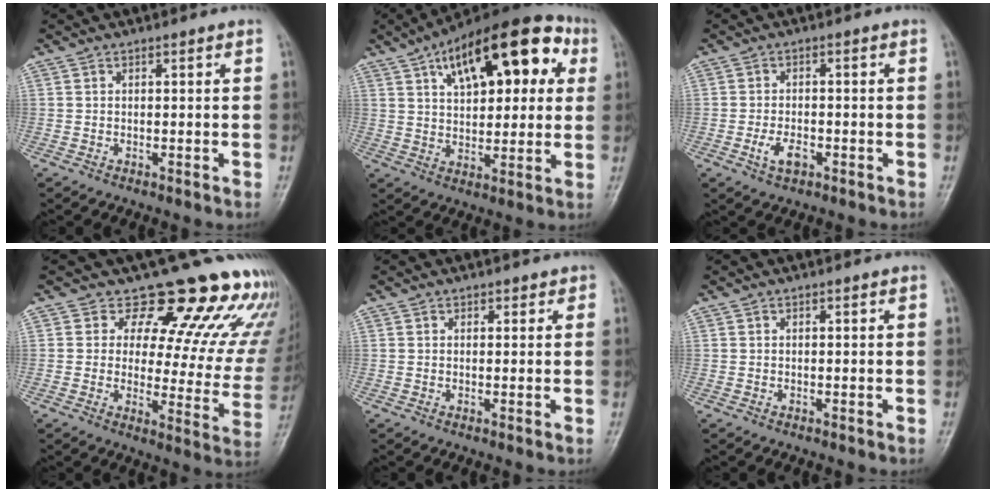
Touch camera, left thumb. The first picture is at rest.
{"total": 22.6, "force": [8.8, 10.8, 17.8], "torque": [-0.236, 0.015, 0.131]}
{"total": 4.0, "force": [-1.7, 2.1, 2.9], "torque": [-0.055, 0.009, -0.029]}
{"total": 18.4, "force": [15.8, 6.6, 6.7], "torque": [-0.023, -0.117, 0.172]}
{"total": 1.1, "force": [0.7, 0.8, 0.4], "torque": [0.008, -0.002, 0.004]}
{"total": 0.0}